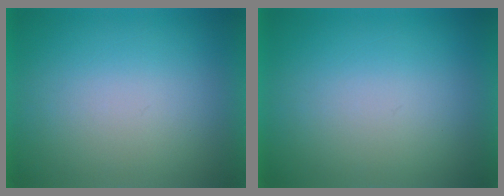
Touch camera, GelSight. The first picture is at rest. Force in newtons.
{"total": 0.0}